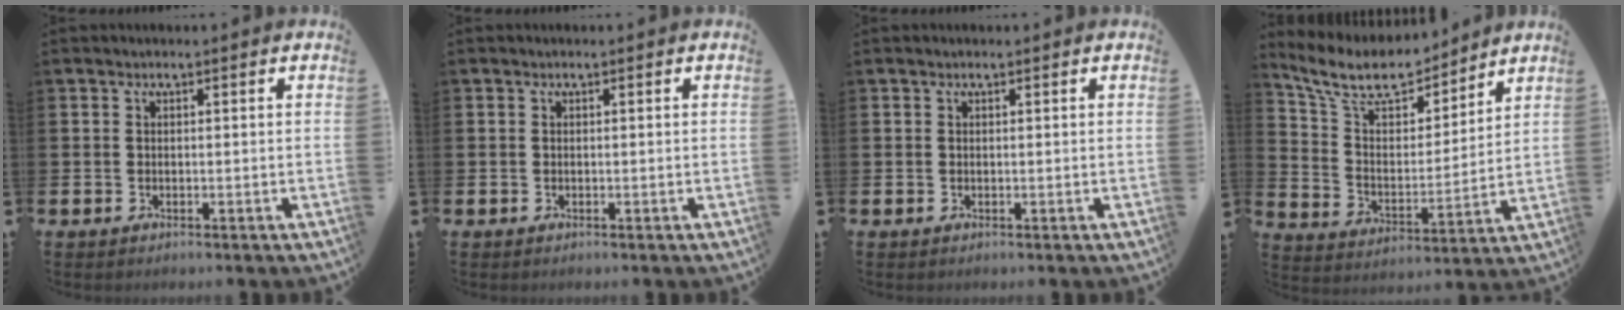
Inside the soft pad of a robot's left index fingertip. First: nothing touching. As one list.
[{"total": 0.0}, {"total": 0.0}, {"total": 10.6, "force": [9.5, 3.4, 3.2], "torque": [-0.109, -0.058, 0.169]}]